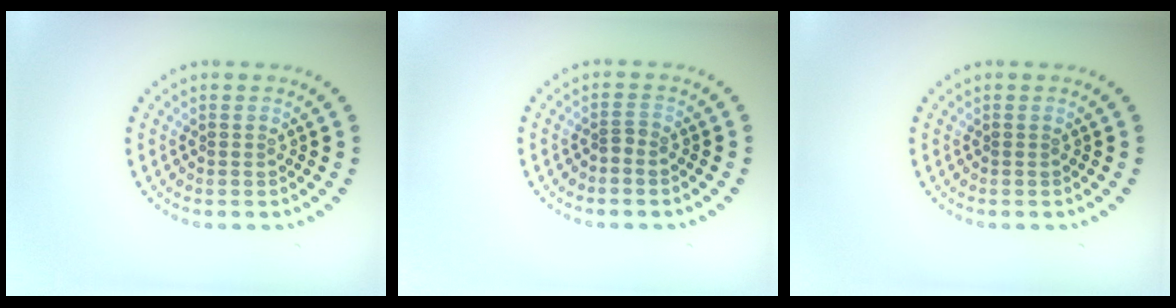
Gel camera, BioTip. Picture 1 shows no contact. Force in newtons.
{"total": 0.6, "press": 0.4, "slide": 0.5}
{"total": 0.0}